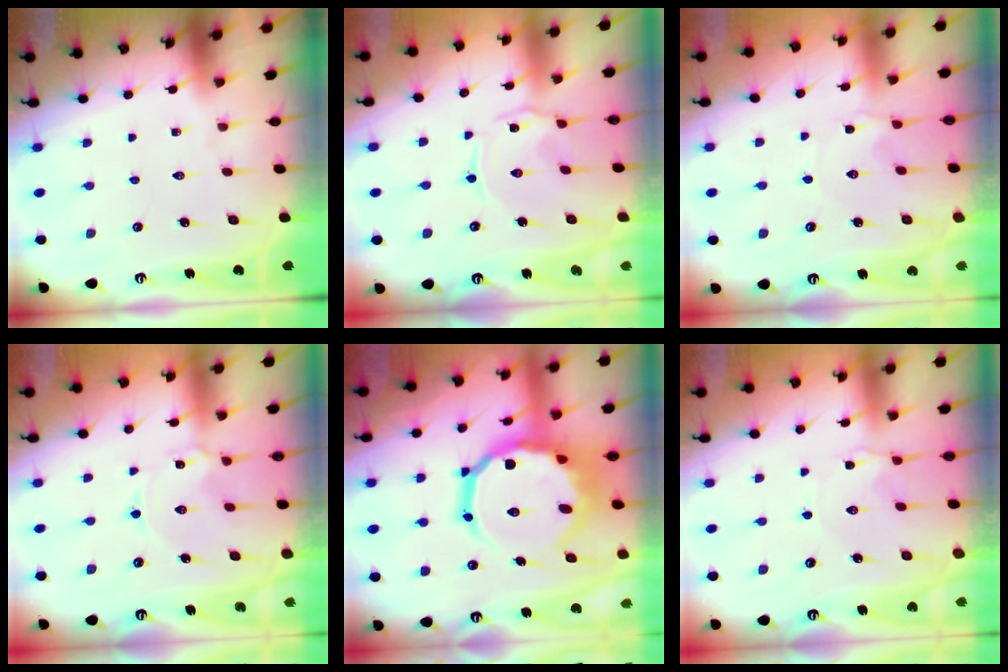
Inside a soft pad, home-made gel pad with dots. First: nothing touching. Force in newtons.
{"total": 1.4, "press": 1.3, "slide": 0.5}
{"total": 0.8, "press": 0.7, "slide": 0.2}
{"total": 1.7, "press": 1.7, "slide": 0.1}
{"total": 17.9, "press": 17.4, "slide": 4.1}
{"total": 2.7, "press": 2.7, "slide": 0.5}